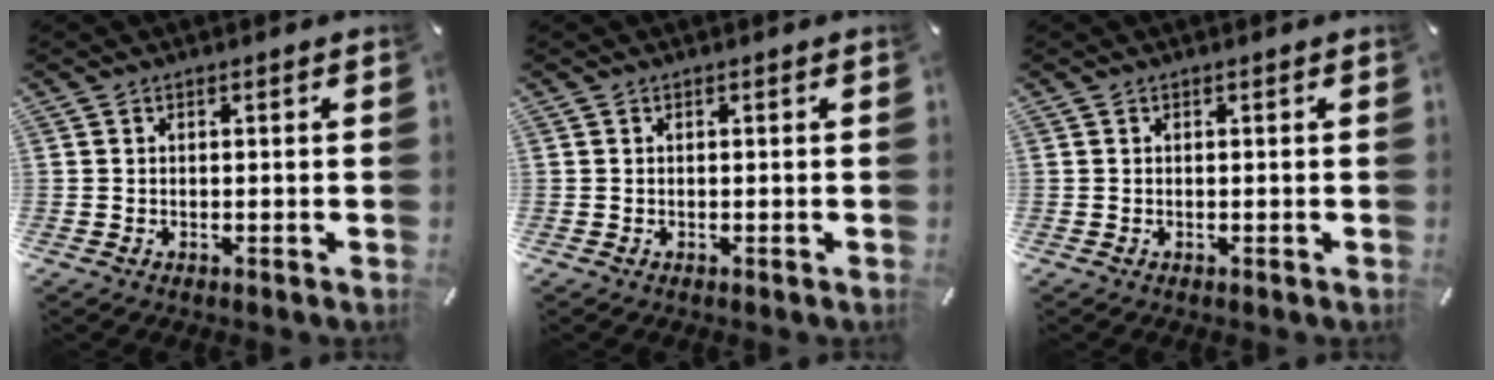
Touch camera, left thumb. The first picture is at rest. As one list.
[{"total": 0.0}, {"total": 0.0}]